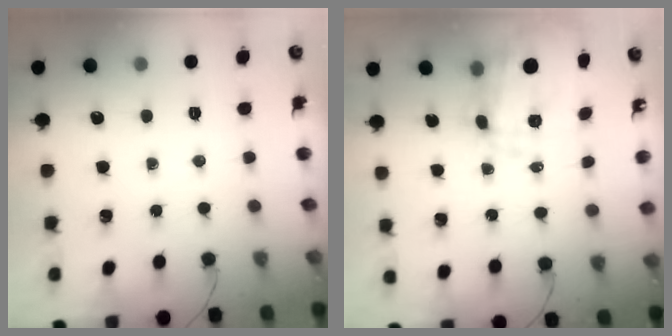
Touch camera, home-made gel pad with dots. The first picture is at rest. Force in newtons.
{"total": 11.0, "press": 10.8, "slide": 2.2}